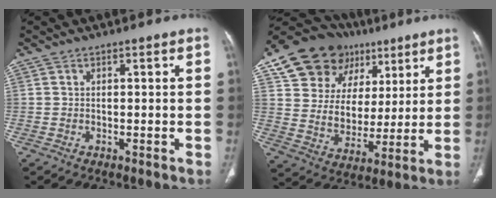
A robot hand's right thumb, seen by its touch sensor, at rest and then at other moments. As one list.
[{"total": 20.9, "force": [10.0, 15.8, 9.4], "torque": [-0.116, 0.007, 0.178]}]